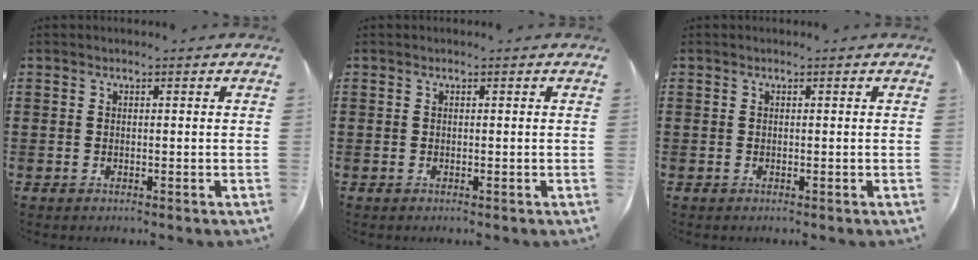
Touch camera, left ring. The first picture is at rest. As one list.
[{"total": 0.0}, {"total": 0.0}]